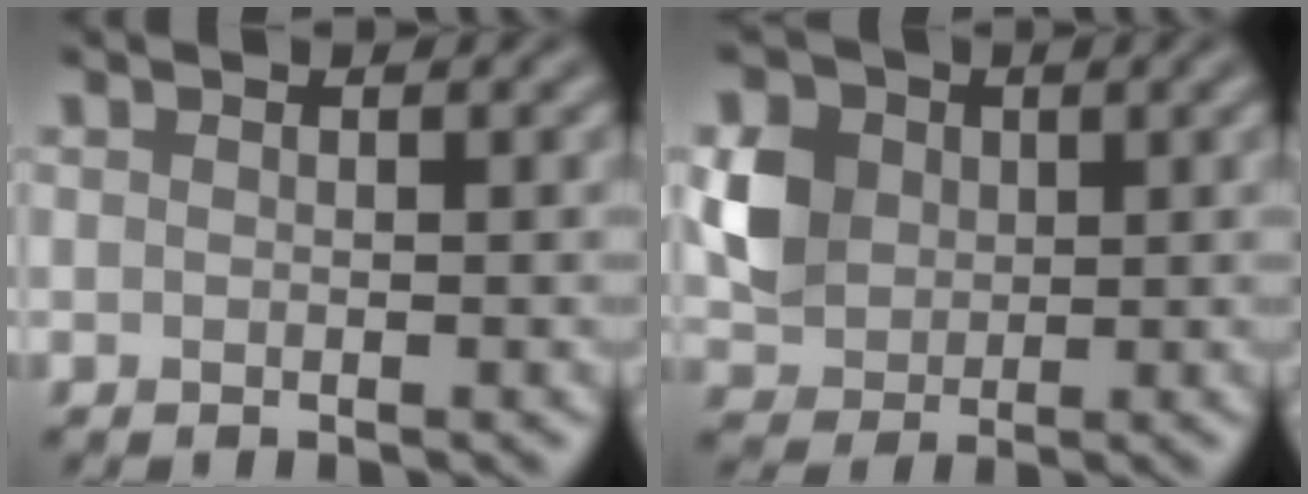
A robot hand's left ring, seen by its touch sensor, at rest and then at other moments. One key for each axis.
{"total": 4.3, "fx": 0.7, "fy": 3.7, "fz": 2.1, "tx": -0.042, "ty": 0.003, "tz": 0.014}